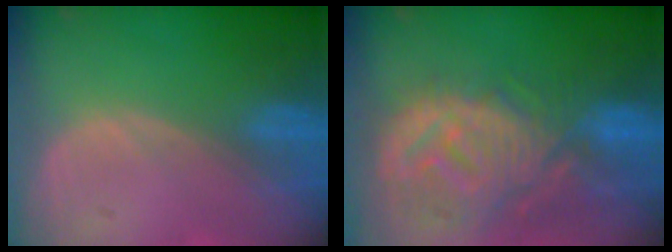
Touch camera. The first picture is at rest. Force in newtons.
{"total": 12.3, "press": 11.0, "slide": 5.5}